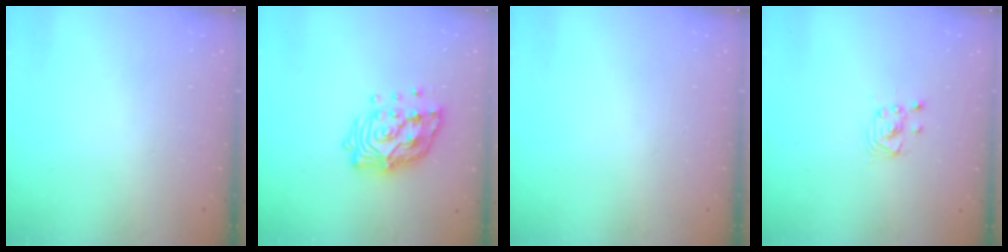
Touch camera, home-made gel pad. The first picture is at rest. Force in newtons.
{"total": 16.1, "press": 16.0, "slide": 1.8}
{"total": 0.0}
{"total": 2.9, "press": 2.9, "slide": 0.2}